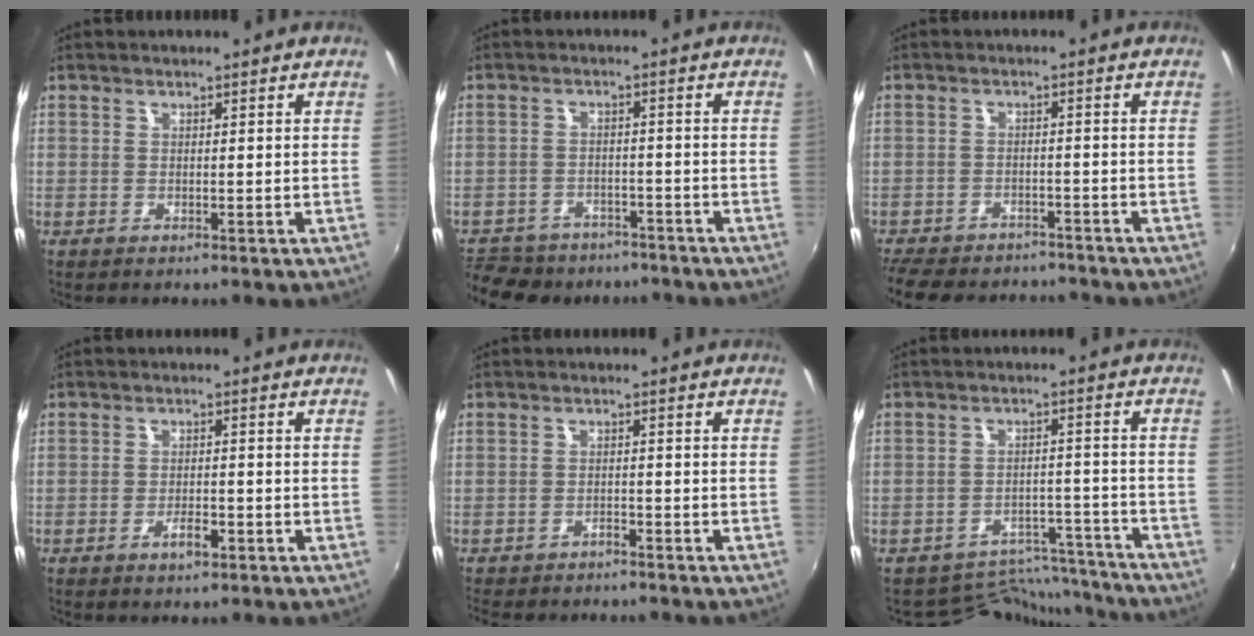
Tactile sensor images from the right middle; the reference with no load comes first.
{"total": 15.1, "force": [-11.8, 7.6, 5.6], "torque": [-0.141, 0.000, -0.167]}
{"total": 14.0, "force": [-12.0, 5.1, 5.1], "torque": [-0.131, -0.005, -0.177]}
{"total": 2.1, "force": [-0.9, 0.8, 1.8], "torque": [-0.034, -0.001, -0.016]}
{"total": 3.9, "force": [-3.5, 1.0, 1.2], "torque": [-0.039, -0.013, -0.057]}
{"total": 11.4, "force": [-11.0, 3.1, 0.2], "torque": [-0.006, 0.035, -0.149]}